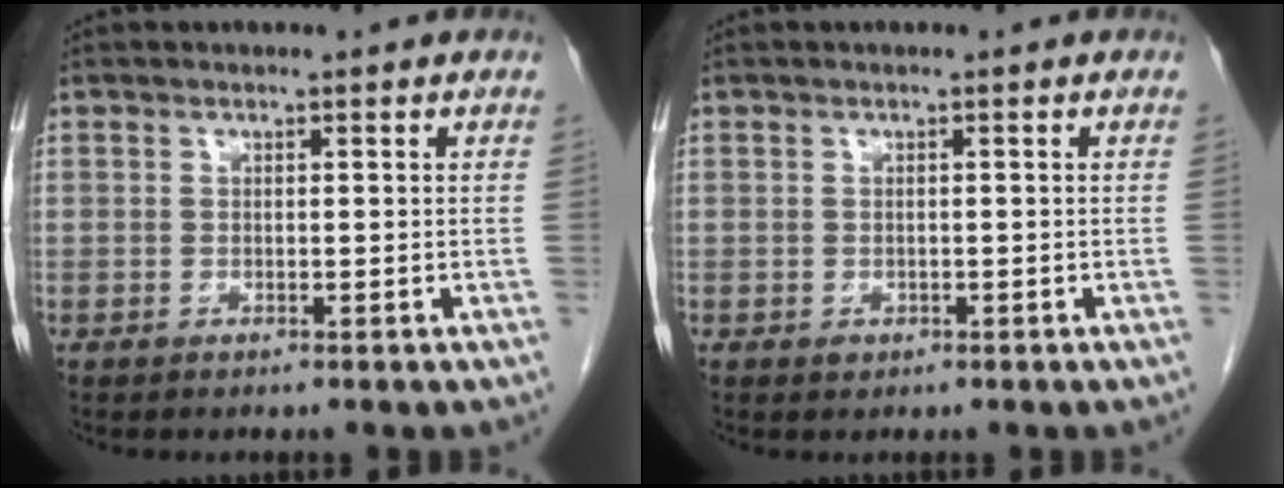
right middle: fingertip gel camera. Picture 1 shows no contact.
{"total": 0.8, "force": [-0.4, 0.7, 0.3], "torque": [-0.006, 0.001, -0.002]}